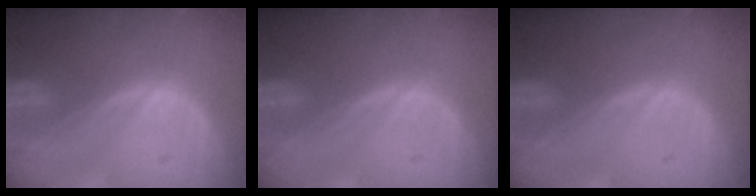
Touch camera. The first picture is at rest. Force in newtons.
{"total": 0.0}
{"total": 0.0}